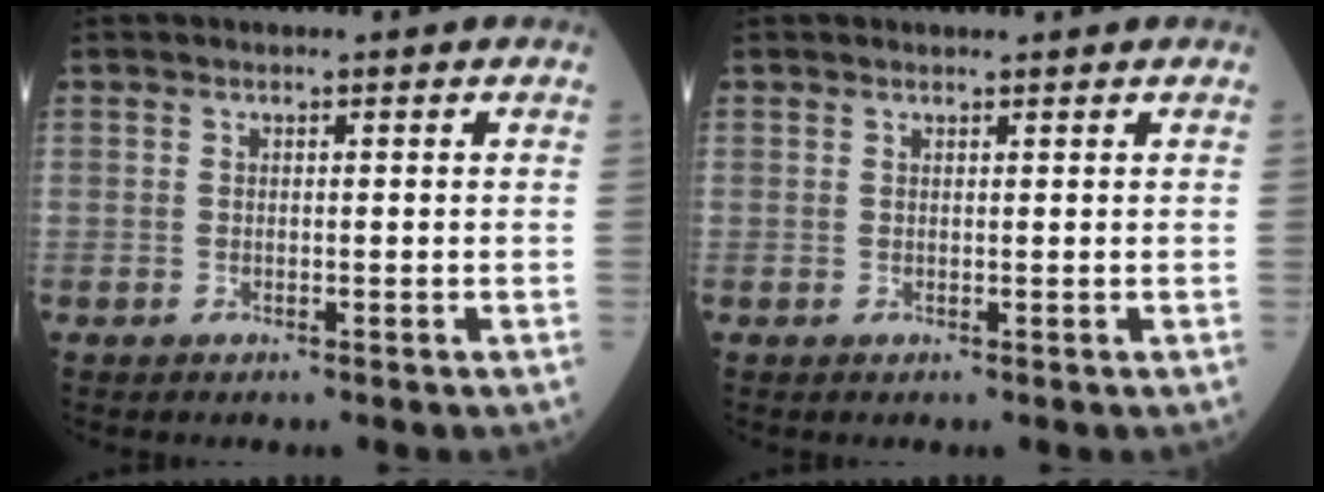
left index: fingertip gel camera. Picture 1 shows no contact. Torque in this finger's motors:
{"motor_torque": [0.14, -0.28, -0.19, -0.03]}